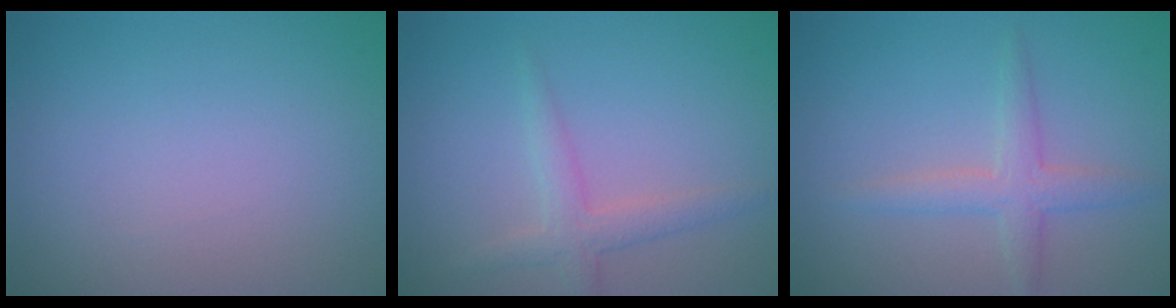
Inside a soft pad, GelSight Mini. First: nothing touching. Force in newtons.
{"total": 2.2, "press": 2.2, "slide": 0.0}
{"total": 2.5, "press": 2.5, "slide": 0.1}